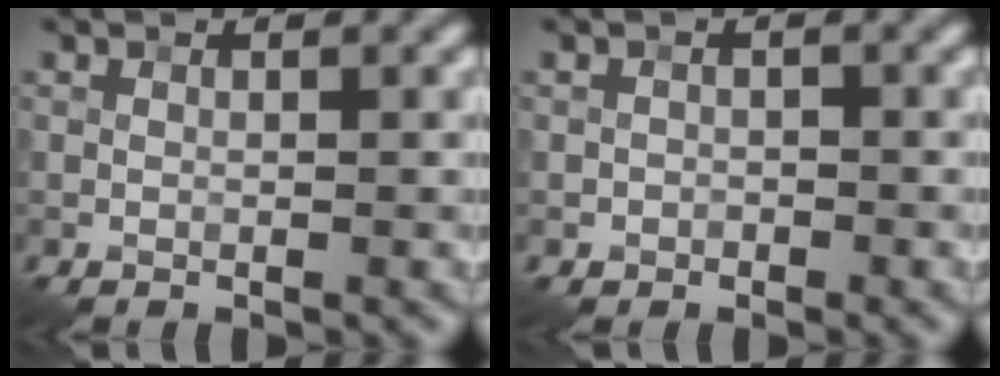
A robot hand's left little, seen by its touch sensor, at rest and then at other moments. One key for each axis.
{"total": 0.9, "fx": -0.4, "fy": 0.8, "fz": 0.0, "tx": 0.005, "ty": -0.003, "tz": -0.010}